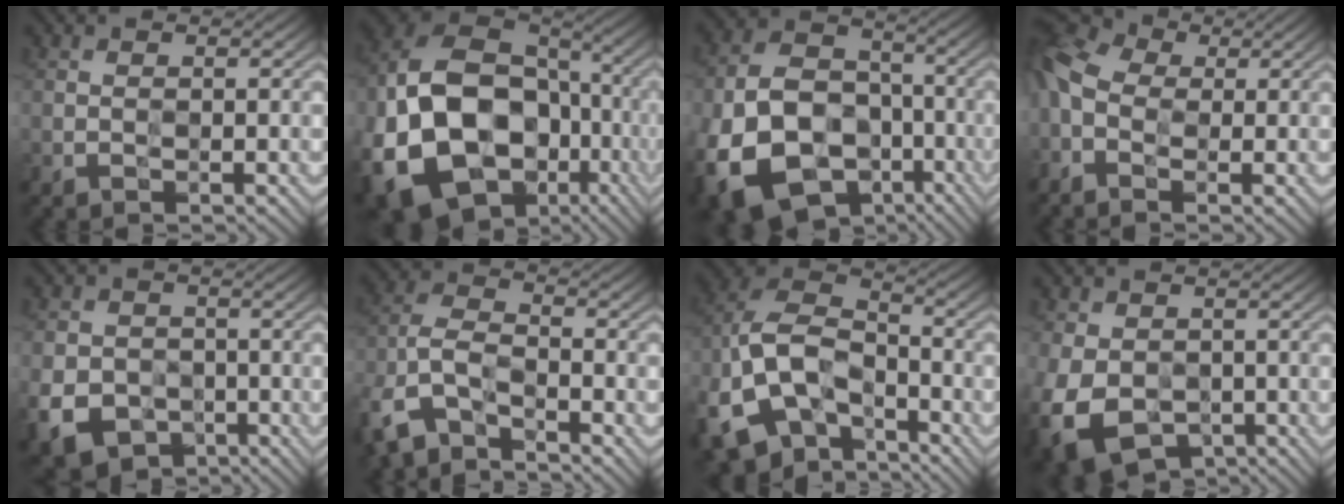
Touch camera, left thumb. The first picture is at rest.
{"total": 22.8, "force": [-5.8, 17.6, 13.4], "torque": [-0.304, -0.040, -0.088]}
{"total": 17.8, "force": [-7.2, 12.8, 10.0], "torque": [-0.230, -0.041, -0.130]}
{"total": 9.0, "force": [-1.2, 6.2, 6.4], "torque": [-0.183, 0.002, -0.035]}
{"total": 8.0, "force": [-3.3, 6.4, 3.5], "torque": [-0.090, -0.026, -0.070]}
{"total": 9.2, "force": [-6.6, 3.8, 5.3], "torque": [-0.123, -0.012, -0.155]}
{"total": 15.8, "force": [-7.6, 9.9, 9.8], "torque": [-0.245, -0.029, -0.149]}
{"total": 9.7, "force": [-3.1, 7.2, 5.8], "torque": [-0.147, -0.032, -0.051]}